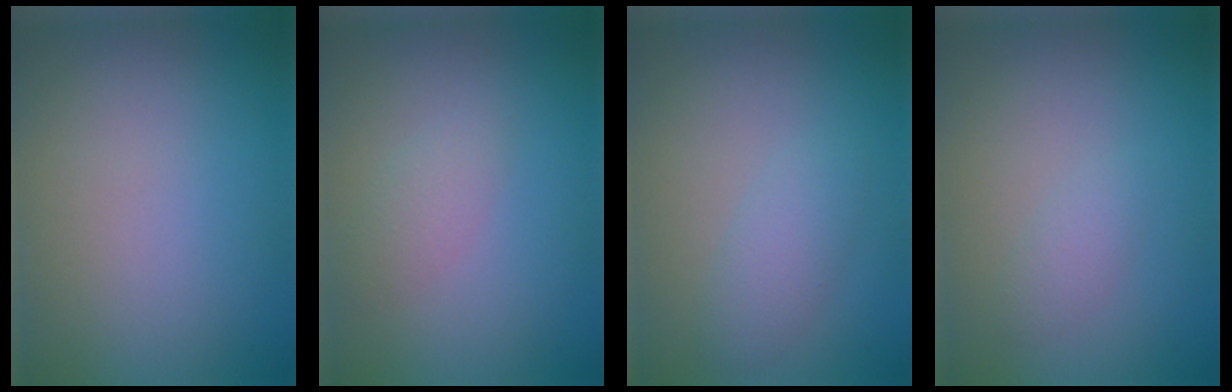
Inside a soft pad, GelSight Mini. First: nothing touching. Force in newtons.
{"total": 1.6, "press": 1.6, "slide": 0.1}
{"total": 2.1, "press": 2.1, "slide": 0.1}
{"total": 1.3, "press": 1.3, "slide": 0.1}